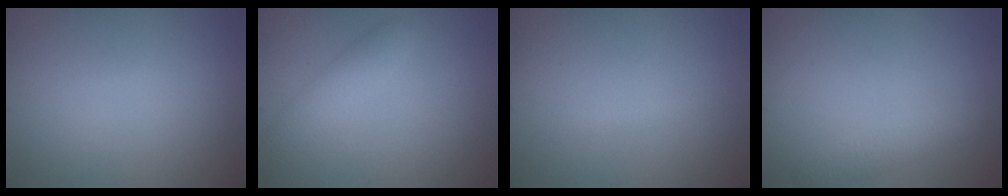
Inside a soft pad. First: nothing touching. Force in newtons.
{"total": 2.5, "press": 2.5, "slide": 0.1}
{"total": 0.5, "press": 0.5, "slide": 0.1}
{"total": 2.1, "press": 2.1, "slide": 0.1}